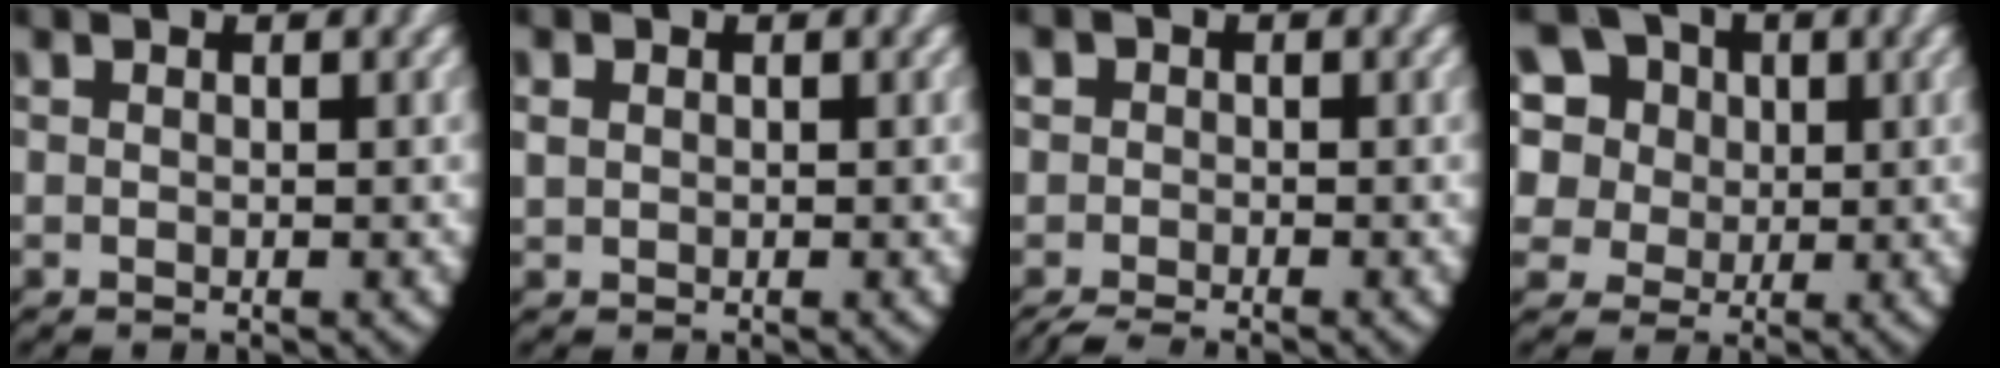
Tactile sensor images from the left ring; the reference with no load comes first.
{"total": 1.1, "force": [0.3, 1.0, 0.4], "torque": [-0.020, -0.009, 0.016]}
{"total": 2.1, "force": [-1.3, 1.6, 0.4], "torque": [-0.010, -0.008, -0.024]}
{"total": 12.3, "force": [2.2, 11.0, 5.0], "torque": [-0.145, -0.021, 0.030]}